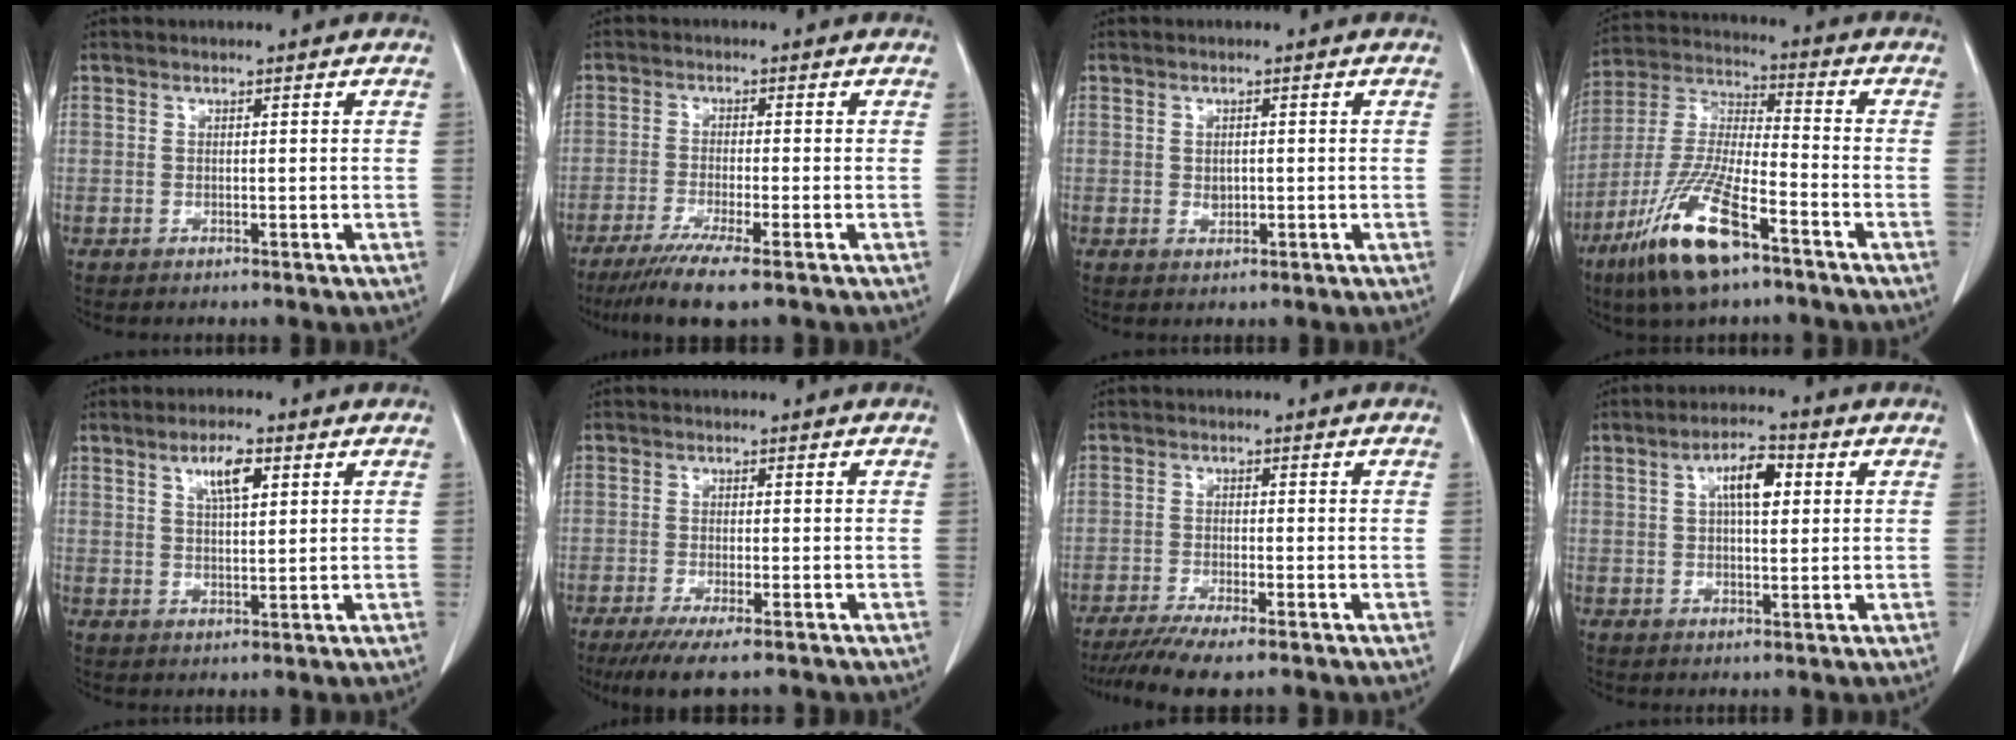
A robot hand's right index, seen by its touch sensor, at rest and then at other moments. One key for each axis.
{"total": 7.2, "fx": -5.0, "fy": -0.3, "fz": 5.1, "tx": -0.086, "ty": -0.019, "tz": -0.084}
{"total": 1.4, "fx": 0.0, "fy": 0.9, "fz": 1.1, "tx": -0.018, "ty": -0.002, "tz": 0.003}
{"total": 15.9, "fx": -9.2, "fy": 3.2, "fz": 12.5, "tx": -0.269, "ty": -0.031, "tz": -0.170}
{"total": 4.9, "fx": 2.3, "fy": 1.3, "fz": 4.2, "tx": -0.078, "ty": 0.003, "tz": 0.042}
{"total": 6.9, "fx": -5.1, "fy": 0.7, "fz": 4.5, "tx": -0.067, "ty": -0.017, "tz": -0.078}
{"total": 7.0, "fx": -5.5, "fy": 0.5, "fz": 4.4, "tx": -0.069, "ty": -0.016, "tz": -0.089}
{"total": 6.0, "fx": 1.7, "fy": 2.1, "fz": 5.4, "tx": -0.094, "ty": 0.013, "tz": 0.027}